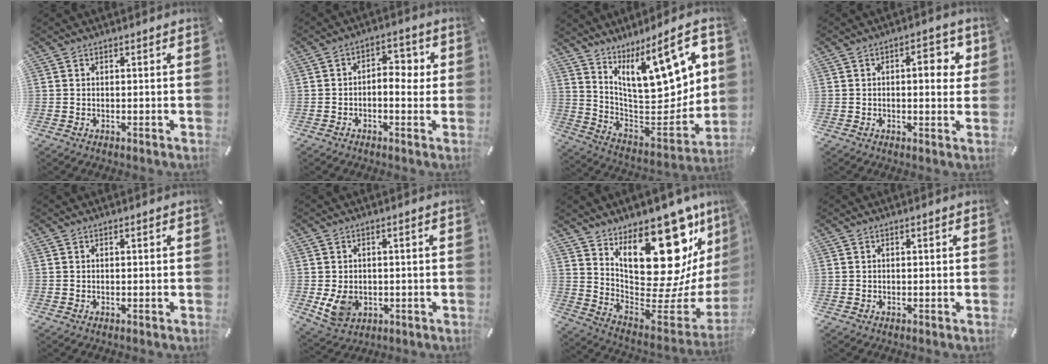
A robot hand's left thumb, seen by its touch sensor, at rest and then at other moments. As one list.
[{"total": 5.8, "force": [-0.8, 3.6, 4.5], "torque": [-0.062, 0.008, -0.023]}, {"total": 19.1, "force": [9.9, 8.9, 13.6], "torque": [-0.185, -0.076, 0.166]}, {"total": 6.8, "force": [1.4, 3.2, 5.8], "torque": [-0.066, -0.005, 0.011]}, {"total": 0.0}, {"total": 6.5, "force": [-0.8, 5.5, 3.5], "torque": [-0.079, -0.002, -0.016]}, {"total": 24.8, "force": [13.0, 12.9, 16.7], "torque": [-0.187, -0.119, 0.233]}, {"total": 0.0}]